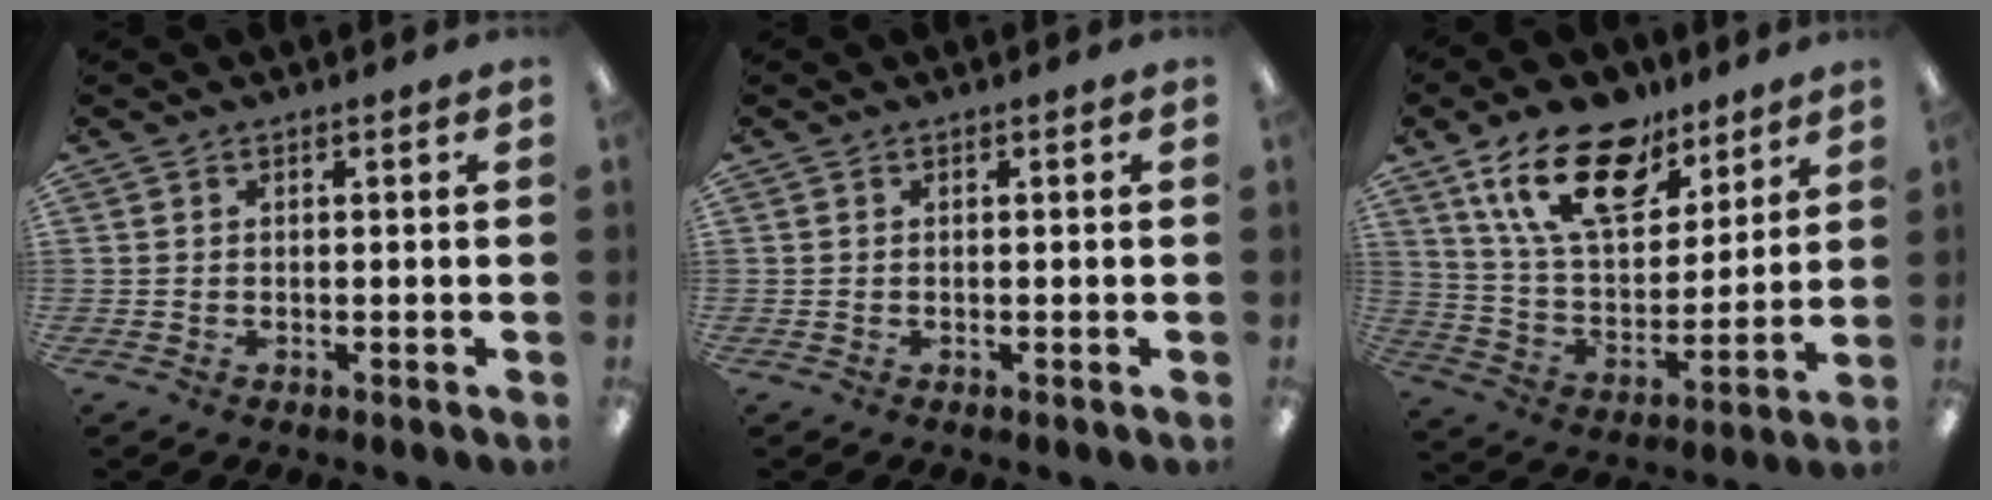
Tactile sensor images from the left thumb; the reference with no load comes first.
{"total": 0.0}
{"total": 20.8, "force": [12.6, 10.8, 12.4], "torque": [-0.219, -0.051, 0.227]}